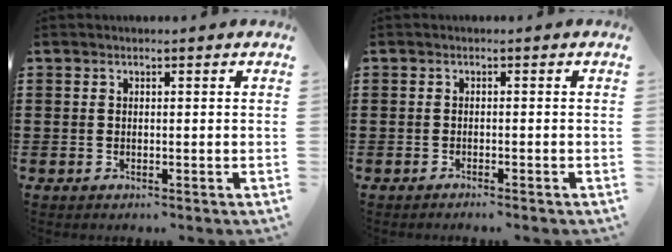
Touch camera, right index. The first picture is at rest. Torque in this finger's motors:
{"motor_torque": [1.00, 1.13, -0.04, 0.00]}